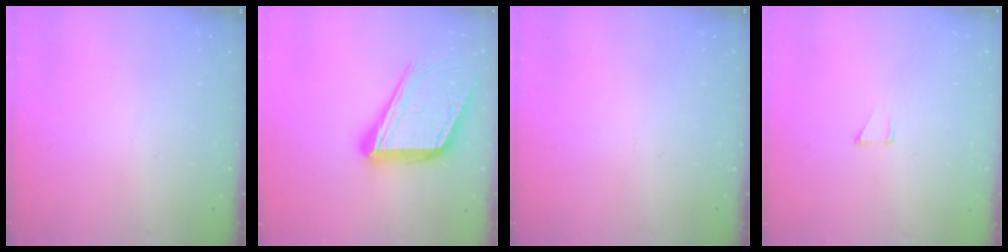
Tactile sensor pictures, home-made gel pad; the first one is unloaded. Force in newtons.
{"total": 20.7, "press": 20.5, "slide": 3.2}
{"total": 0.0}
{"total": 3.1, "press": 3.1, "slide": 0.3}